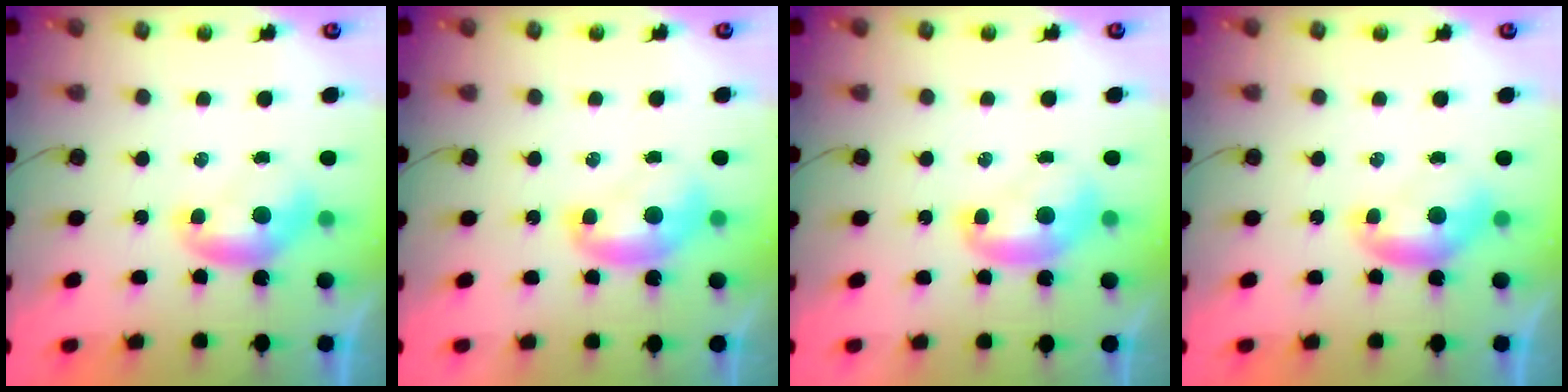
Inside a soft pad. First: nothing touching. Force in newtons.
{"total": 1.8, "press": 1.8, "slide": 0.2}
{"total": 1.9, "press": 1.9, "slide": 0.2}
{"total": 0.0}